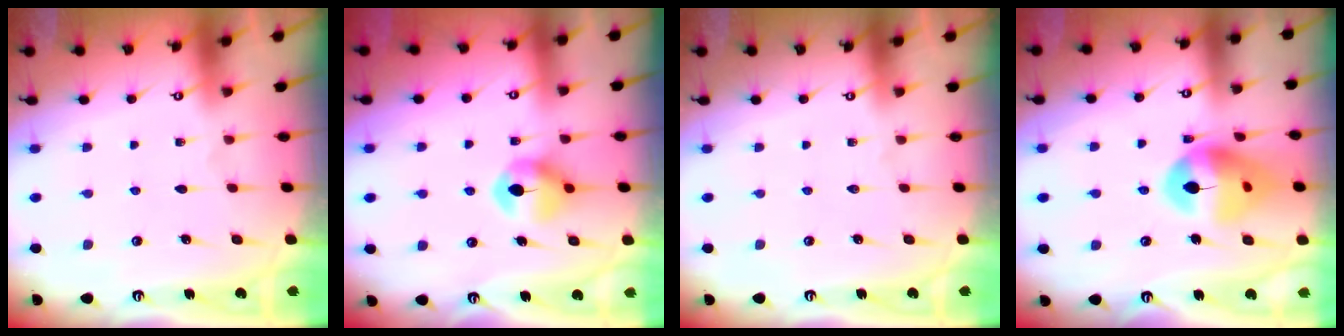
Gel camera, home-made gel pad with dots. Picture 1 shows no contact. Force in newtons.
{"total": 7.3, "press": 7.3, "slide": 0.4}
{"total": 0.0}
{"total": 15.3, "press": 15.2, "slide": 1.6}